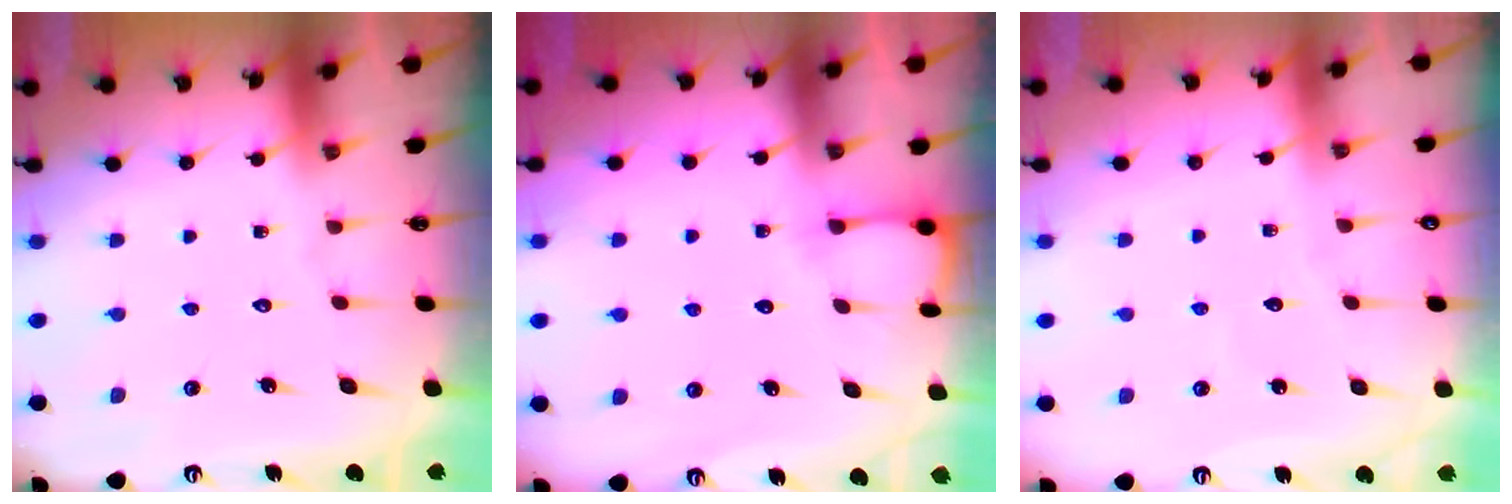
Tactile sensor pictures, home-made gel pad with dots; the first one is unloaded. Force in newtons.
{"total": 3.3, "press": 3.3, "slide": 0.4}
{"total": 2.3, "press": 2.2, "slide": 0.3}